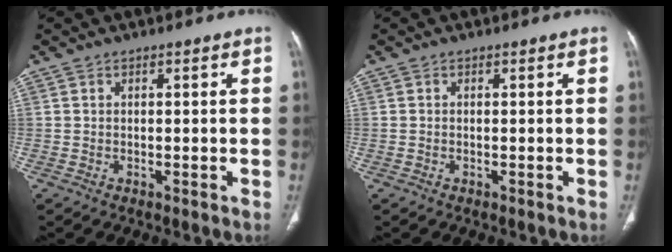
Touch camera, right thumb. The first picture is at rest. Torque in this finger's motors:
{"motor_torque": [0.40, 0.23, -0.02, 0.39, 0.03]}